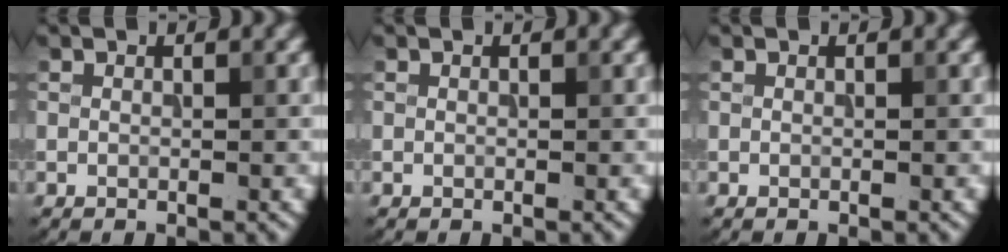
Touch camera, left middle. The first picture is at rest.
{"total": 0.0}
{"total": 0.0}